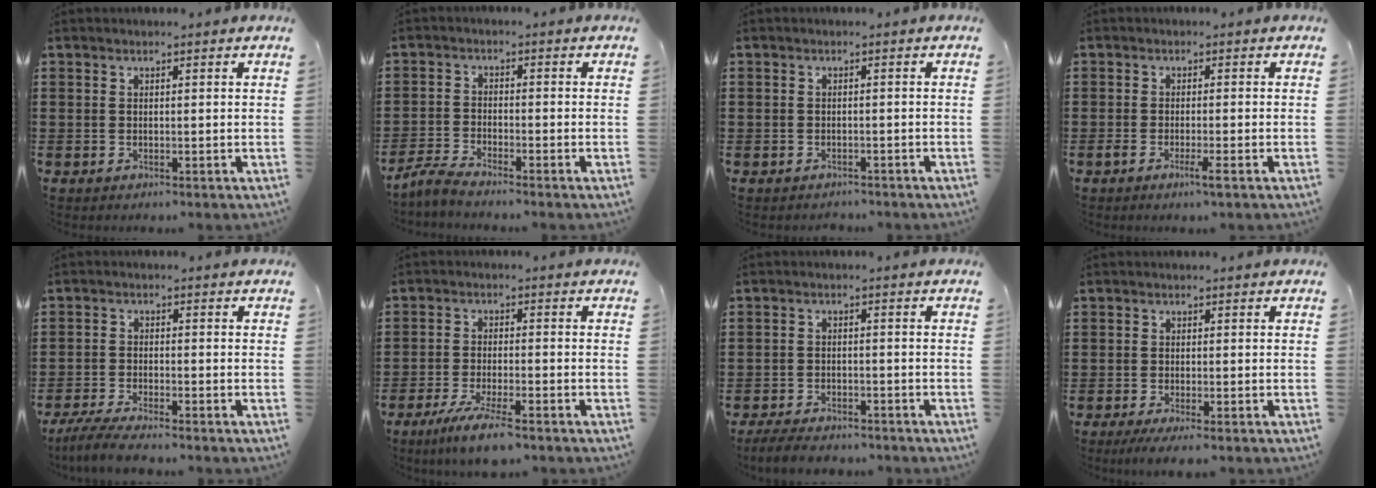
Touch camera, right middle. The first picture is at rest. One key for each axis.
{"total": 3.2, "fx": -2.9, "fy": 0.1, "fz": 1.4, "tx": -0.046, "ty": -0.007, "tz": -0.064}
{"total": 1.2, "fx": -1.1, "fy": 0.4, "fz": -0.1, "tx": -0.001, "ty": 0.002, "tz": -0.024}
{"total": 2.3, "fx": -1.2, "fy": 0.2, "fz": 1.9, "tx": -0.041, "ty": -0.005, "tz": -0.023}
{"total": 4.2, "fx": -3.8, "fy": 0.1, "fz": 1.8, "tx": -0.044, "ty": -0.012, "tz": -0.075}
{"total": 5.5, "fx": -4.2, "fy": 0.4, "fz": 3.5, "tx": -0.075, "ty": -0.016, "tz": -0.080}
{"total": 3.7, "fx": -3.5, "fy": 0.7, "fz": 0.9, "tx": -0.024, "ty": 0.000, "tz": -0.073}
{"total": 1.7, "fx": -1.3, "fy": -0.1, "fz": 1.1, "tx": -0.025, "ty": -0.004, "tz": -0.025}